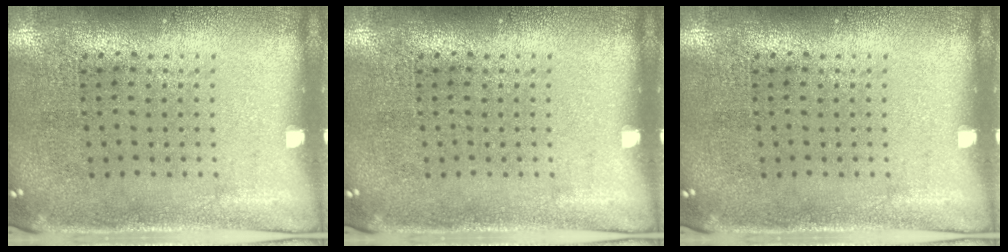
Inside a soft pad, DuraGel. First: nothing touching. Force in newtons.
{"total": 0.0}
{"total": 0.0}